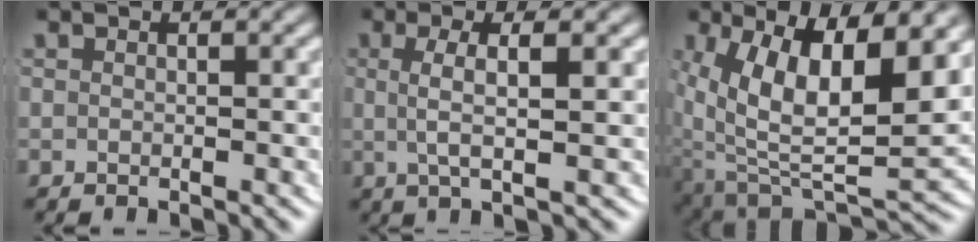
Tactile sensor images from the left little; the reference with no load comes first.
{"total": 3.5, "force": [0.7, 0.0, 3.4], "torque": [-0.061, -0.002, 0.018]}
{"total": 12.6, "force": [-0.8, 7.1, 10.4], "torque": [-0.182, -0.045, 0.012]}